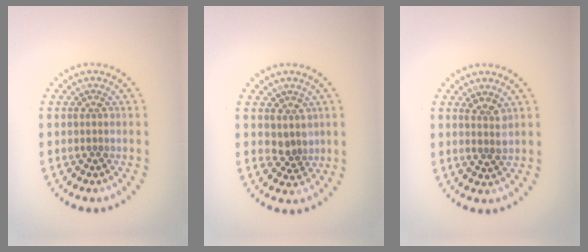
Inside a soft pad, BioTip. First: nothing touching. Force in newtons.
{"total": 1.9, "press": 1.5, "slide": 1.2}
{"total": 1.4, "press": 1.2, "slide": 0.6}